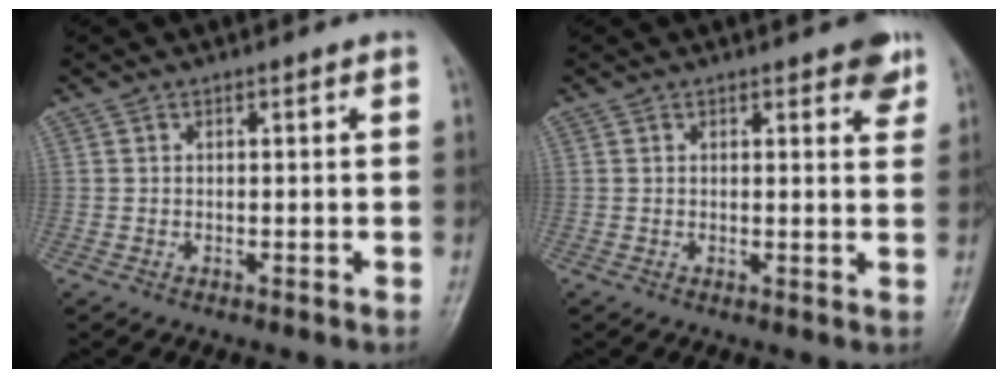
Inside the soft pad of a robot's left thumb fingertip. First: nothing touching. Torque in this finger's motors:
{"motor_torque": [0.70, 0.09, 0.51, -0.12, 0.00]}